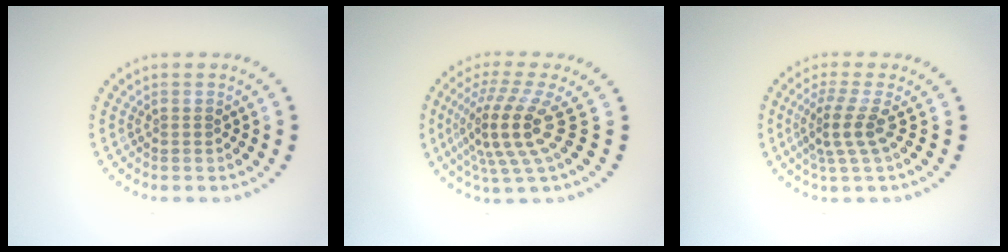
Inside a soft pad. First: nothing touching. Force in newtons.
{"total": 5.2, "press": 3.6, "slide": 3.8}
{"total": 2.9, "press": 2.0, "slide": 2.1}